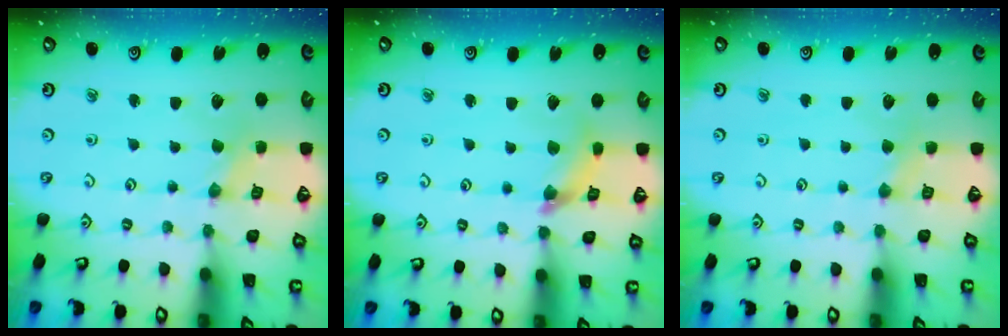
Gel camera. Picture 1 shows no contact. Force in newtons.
{"total": 5.3, "press": 5.3, "slide": 0.6}
{"total": 2.1, "press": 2.1, "slide": 0.5}